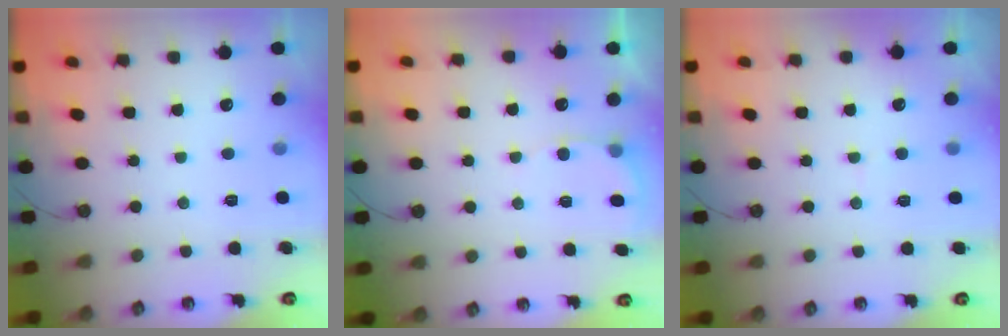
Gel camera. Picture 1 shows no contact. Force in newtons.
{"total": 4.5, "press": 4.4, "slide": 1.0}
{"total": 2.6, "press": 2.4, "slide": 0.9}